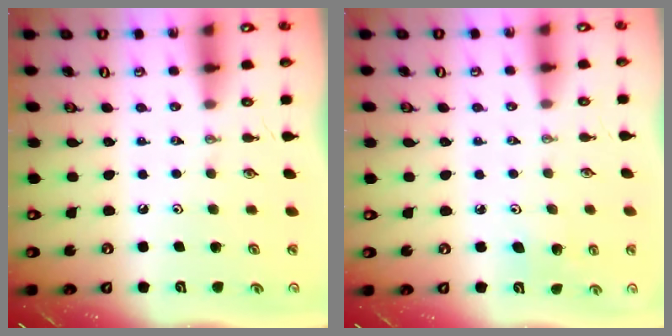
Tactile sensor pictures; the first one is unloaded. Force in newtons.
{"total": 4.4, "press": 4.0, "slide": 1.8}